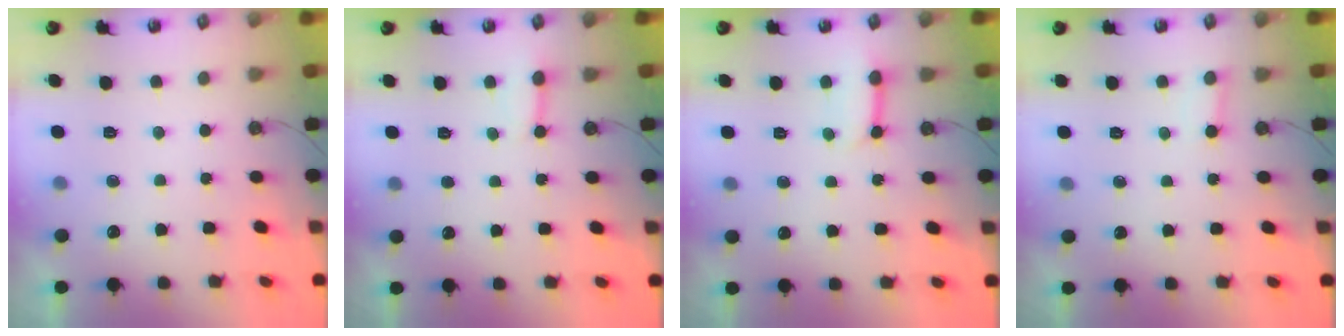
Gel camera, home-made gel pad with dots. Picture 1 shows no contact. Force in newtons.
{"total": 2.8, "press": 2.7, "slide": 0.5}
{"total": 7.4, "press": 7.3, "slide": 0.9}
{"total": 2.6, "press": 2.6, "slide": 0.1}